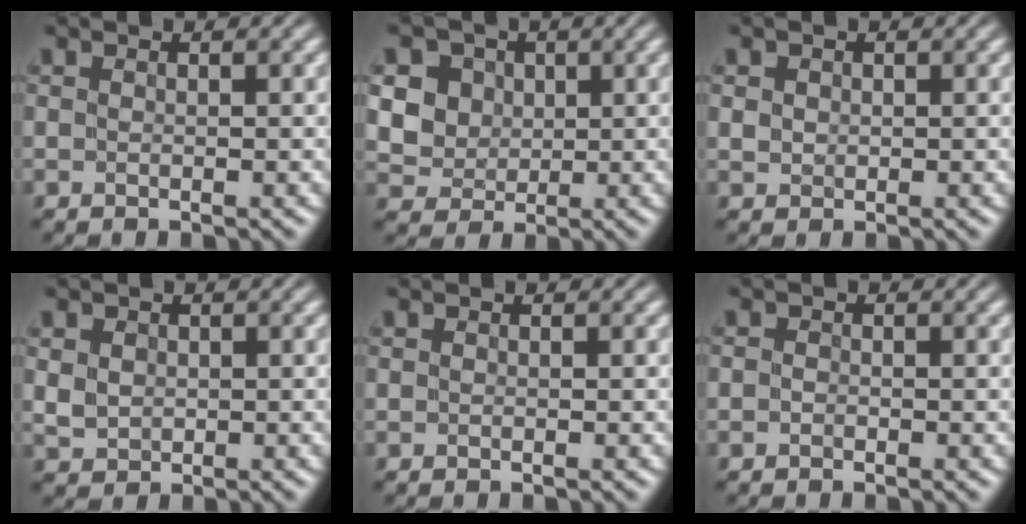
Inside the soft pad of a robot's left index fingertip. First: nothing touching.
{"total": 8.0, "force": [2.4, 6.8, 3.4], "torque": [-0.075, 0.022, 0.035]}
{"total": 0.9, "force": [0.3, 0.8, 0.3], "torque": [-0.001, -0.003, 0.007]}
{"total": 1.8, "force": [0.5, 1.6, 0.7], "torque": [-0.018, -0.002, 0.014]}
{"total": 0.0}
{"total": 0.6, "force": [-0.3, 0.4, 0.2], "torque": [-0.002, -0.002, -0.009]}